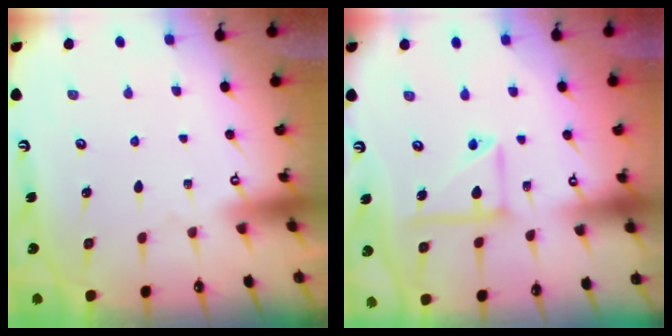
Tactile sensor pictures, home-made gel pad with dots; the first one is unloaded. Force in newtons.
{"total": 11.2, "press": 11.1, "slide": 1.3}